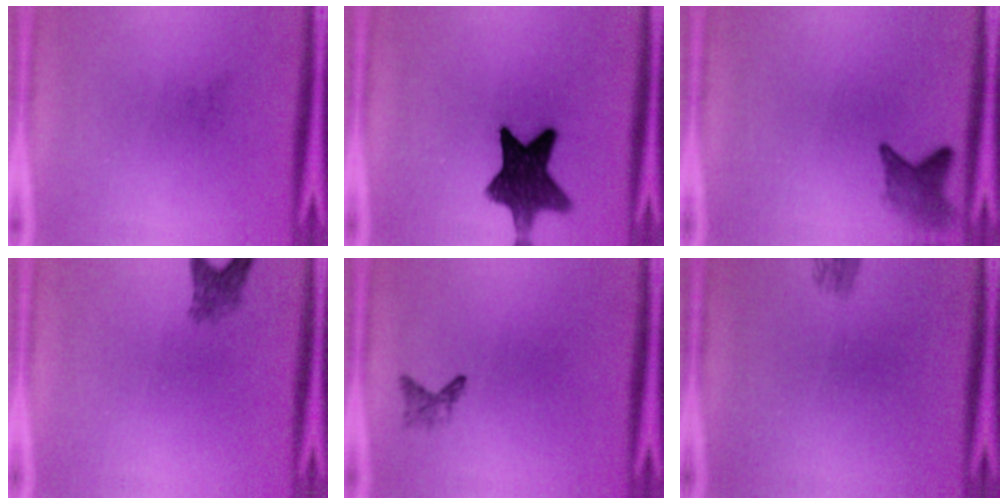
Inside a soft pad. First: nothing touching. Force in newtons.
{"total": 11.3}
{"total": 2.9}
{"total": 2.5}
{"total": 1.1}
{"total": 1.6}